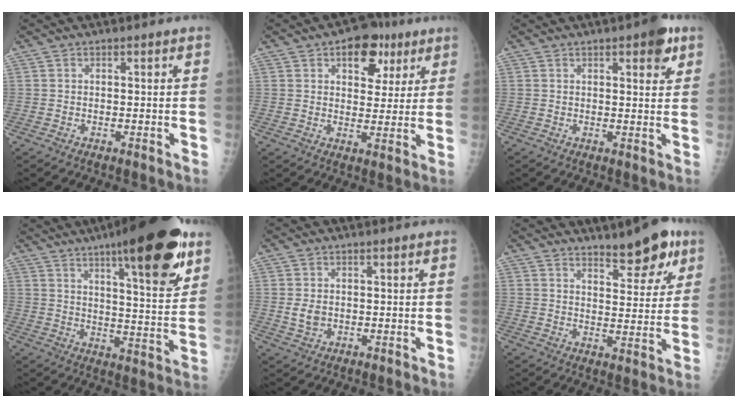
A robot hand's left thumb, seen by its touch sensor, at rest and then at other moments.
{"total": 9.6, "force": [4.9, 6.2, 5.6], "torque": [-0.034, -0.014, 0.065]}
{"total": 5.1, "force": [2.7, 1.8, 3.9], "torque": [-0.035, -0.010, 0.028]}
{"total": 21.0, "force": [12.3, 4.7, 16.4], "torque": [-0.211, -0.055, 0.178]}
{"total": 2.9, "force": [0.0, 2.2, 1.9], "torque": [-0.031, -0.005, 0.007]}
{"total": 9.7, "force": [6.7, 3.3, 6.1], "torque": [-0.057, -0.040, 0.099]}